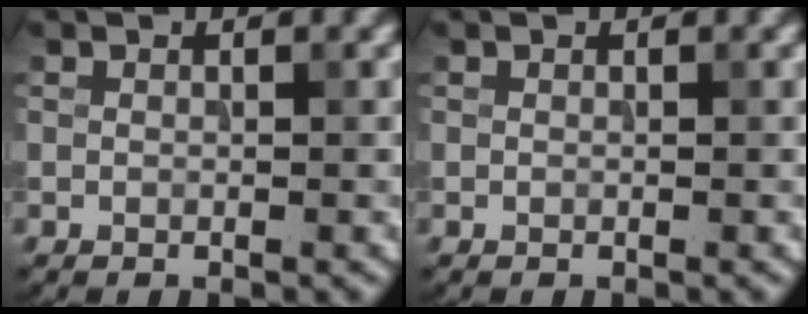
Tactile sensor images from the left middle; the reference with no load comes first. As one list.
[{"total": 0.0}]